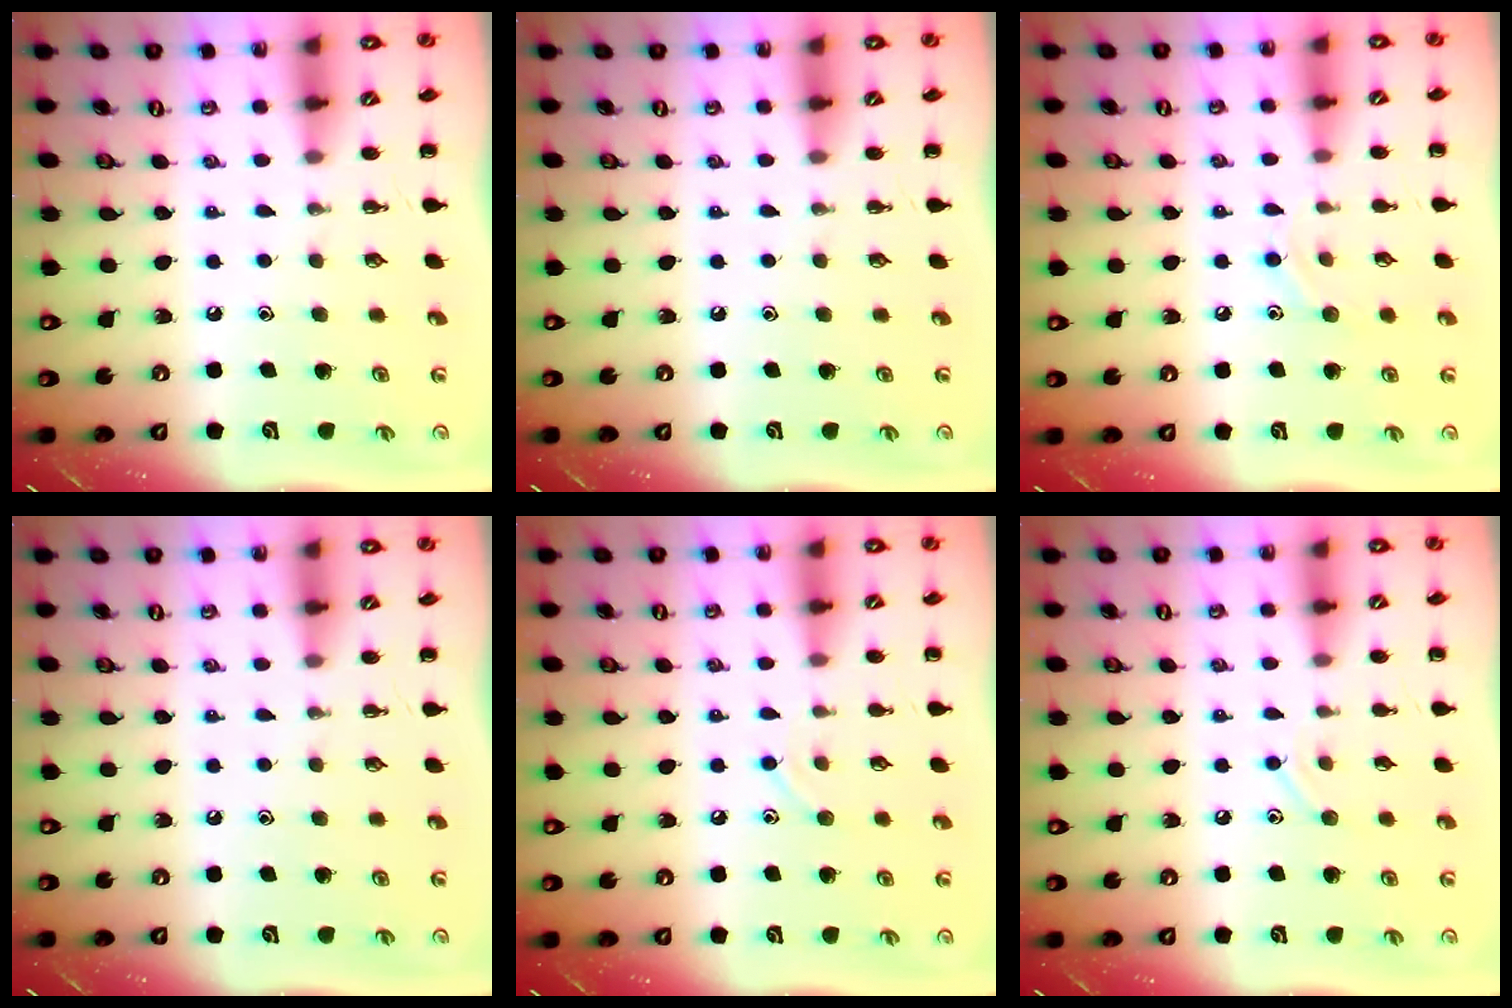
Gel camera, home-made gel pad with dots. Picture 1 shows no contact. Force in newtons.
{"total": 0.0}
{"total": 6.8, "press": 6.6, "slide": 1.3}
{"total": 0.0}
{"total": 8.1, "press": 7.7, "slide": 2.6}
{"total": 6.6, "press": 6.2, "slide": 2.1}